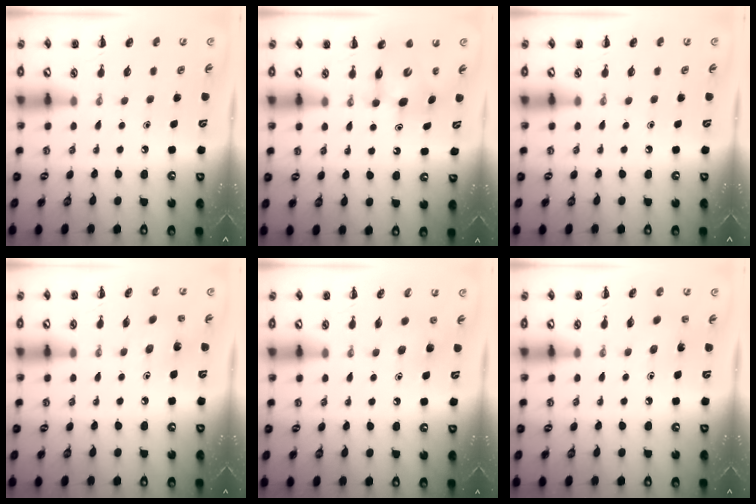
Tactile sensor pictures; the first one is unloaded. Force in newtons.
{"total": 7.3, "press": 7.1, "slide": 1.5}
{"total": 0.0}
{"total": 1.4, "press": 1.3, "slide": 0.6}
{"total": 5.4, "press": 5.2, "slide": 1.4}
{"total": 2.9, "press": 2.8, "slide": 0.9}